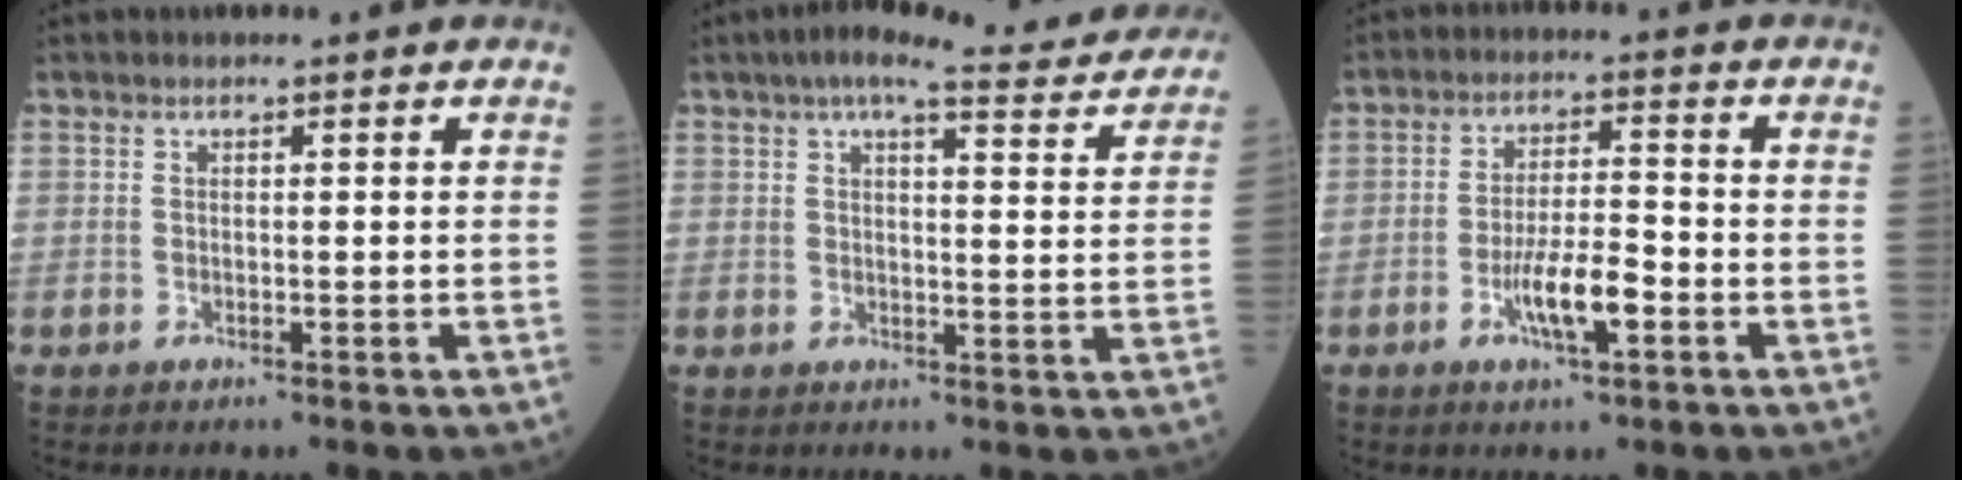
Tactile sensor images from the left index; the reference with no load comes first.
{"total": 13.0, "force": [11.8, 1.4, 5.3], "torque": [-0.074, 0.007, 0.139]}
{"total": 6.7, "force": [-2.7, 1.4, 6.0], "torque": [-0.117, -0.003, -0.049]}